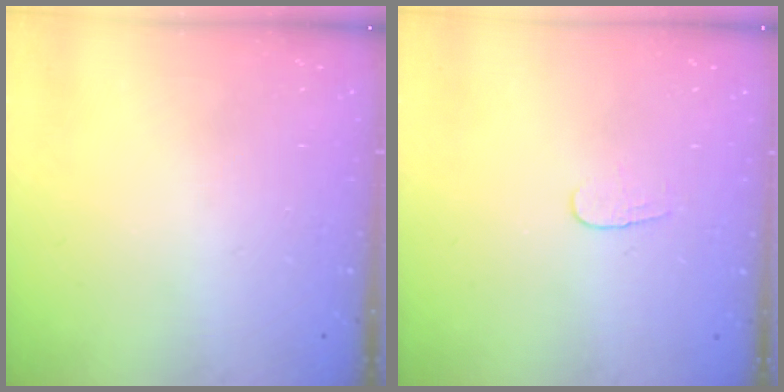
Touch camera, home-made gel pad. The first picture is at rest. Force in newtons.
{"total": 3.8, "press": 3.8, "slide": 0.3}